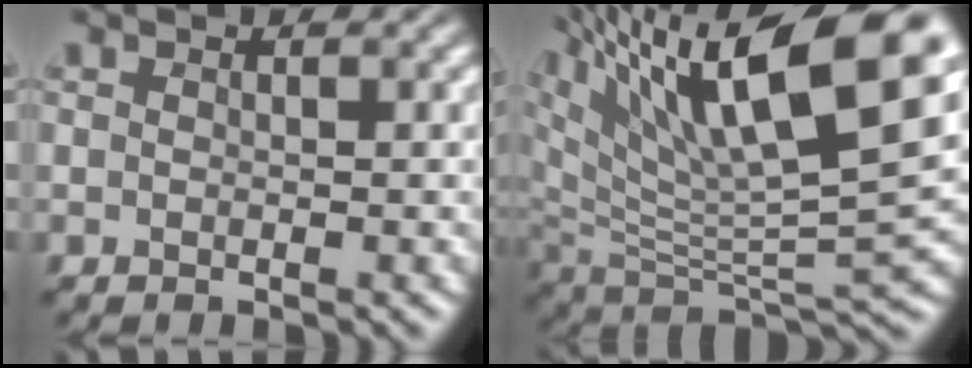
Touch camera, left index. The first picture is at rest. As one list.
[{"total": 16.1, "force": [8.5, 5.3, 12.6], "torque": [-0.250, 0.032, 0.154]}]